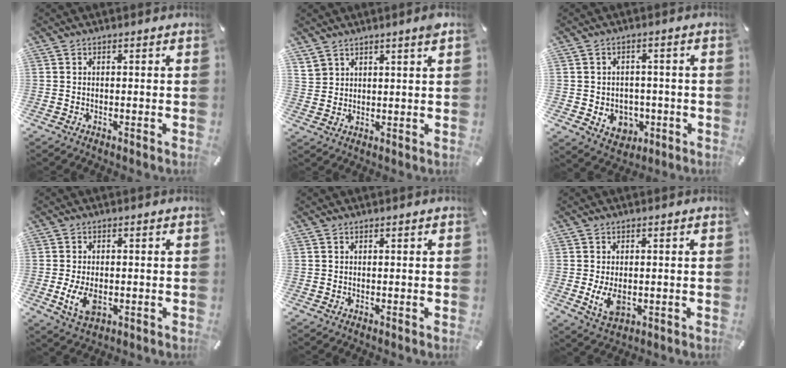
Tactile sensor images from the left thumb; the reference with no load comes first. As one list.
[{"total": 3.4, "force": [3.1, 1.0, 0.7], "torque": [-0.024, -0.014, 0.060]}, {"total": 6.3, "force": [-1.1, 5.7, 2.5], "torque": [-0.029, 0.003, -0.017]}, {"total": 6.3, "force": [-1.1, 3.8, 4.9], "torque": [-0.116, -0.004, -0.022]}, {"total": 0.0}, {"total": 5.9, "force": [-0.7, 3.6, 4.6], "torque": [-0.104, -0.008, -0.016]}]